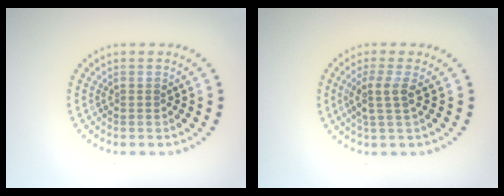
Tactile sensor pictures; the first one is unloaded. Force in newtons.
{"total": 2.4, "press": 1.9, "slide": 1.5}